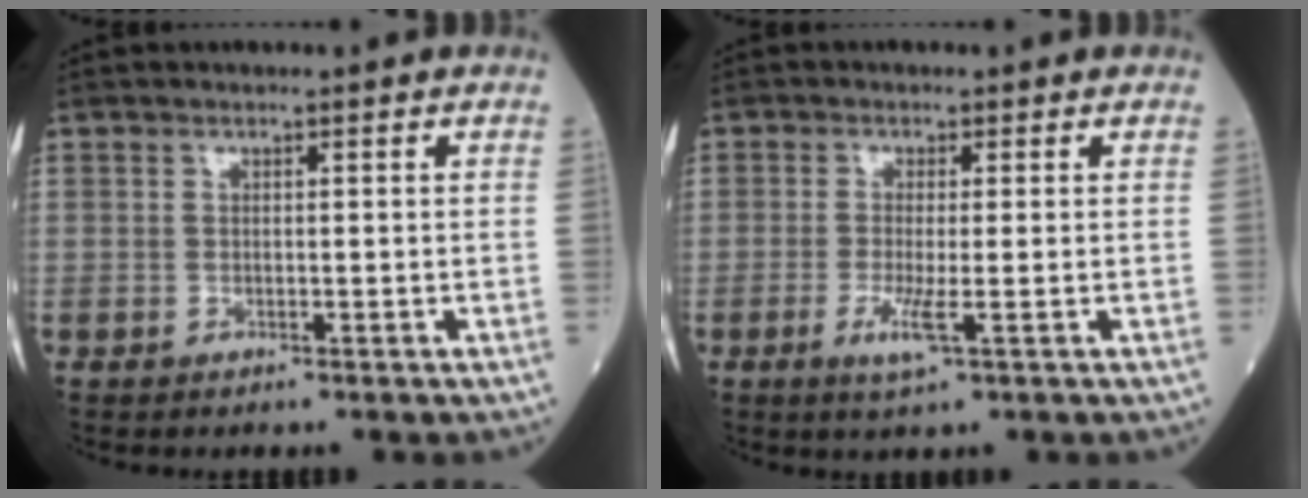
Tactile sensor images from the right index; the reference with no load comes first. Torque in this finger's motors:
{"motor_torque": [1.16, -0.14, 0.50, 0.09]}